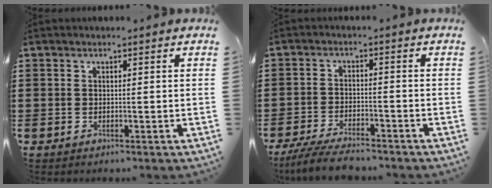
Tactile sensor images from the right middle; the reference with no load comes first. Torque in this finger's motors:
{"motor_torque": [0.12, -0.07, 0.14, 0.08]}